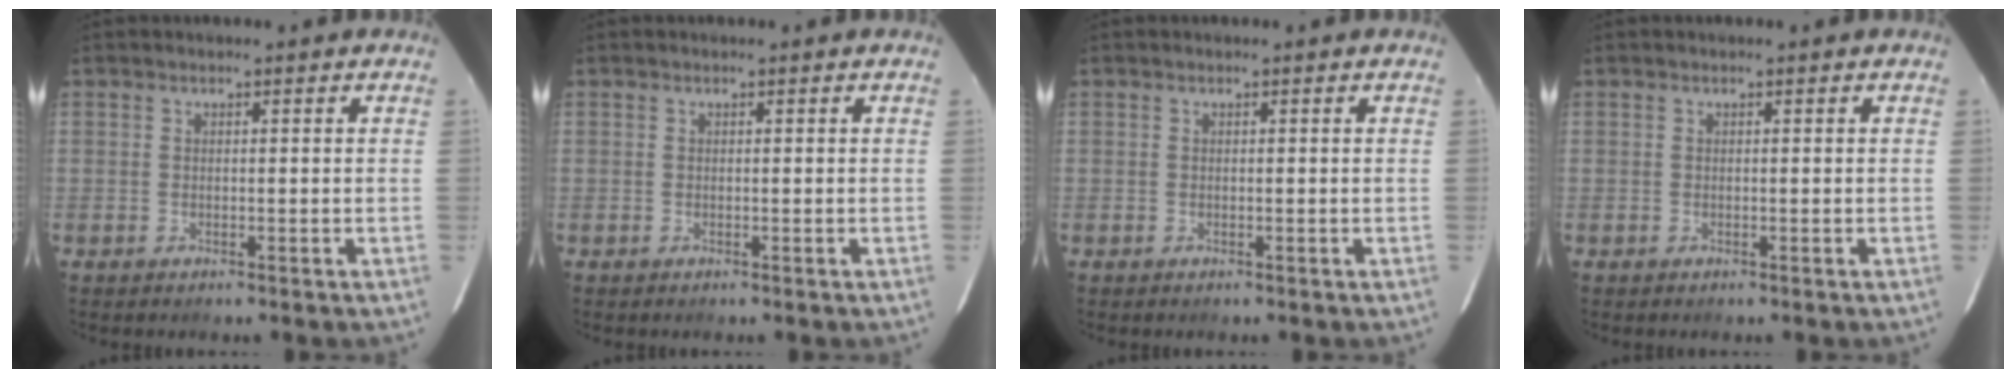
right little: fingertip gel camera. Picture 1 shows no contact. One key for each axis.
{"total": 0.0}
{"total": 0.0}
{"total": 0.0}